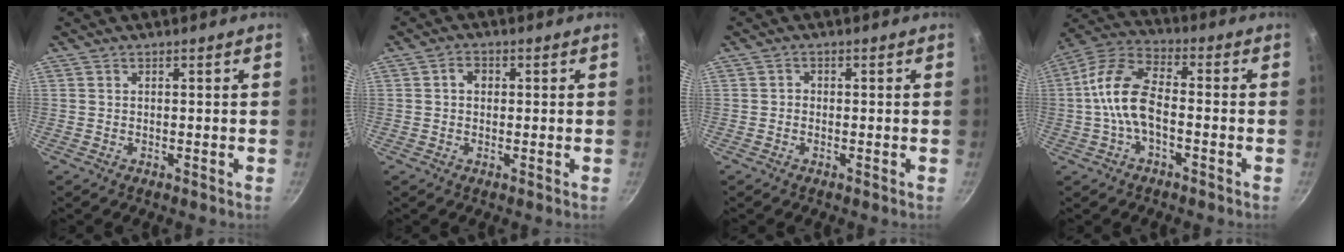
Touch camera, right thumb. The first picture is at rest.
{"total": 2.4, "force": [0.3, 1.9, 1.4], "torque": [-0.013, 0.005, 0.002]}
{"total": 0.9, "force": [-0.4, 0.7, 0.2], "torque": [-0.002, 0.002, -0.010]}
{"total": 11.4, "force": [-2.1, 6.0, 9.4], "torque": [-0.175, 0.043, -0.055]}